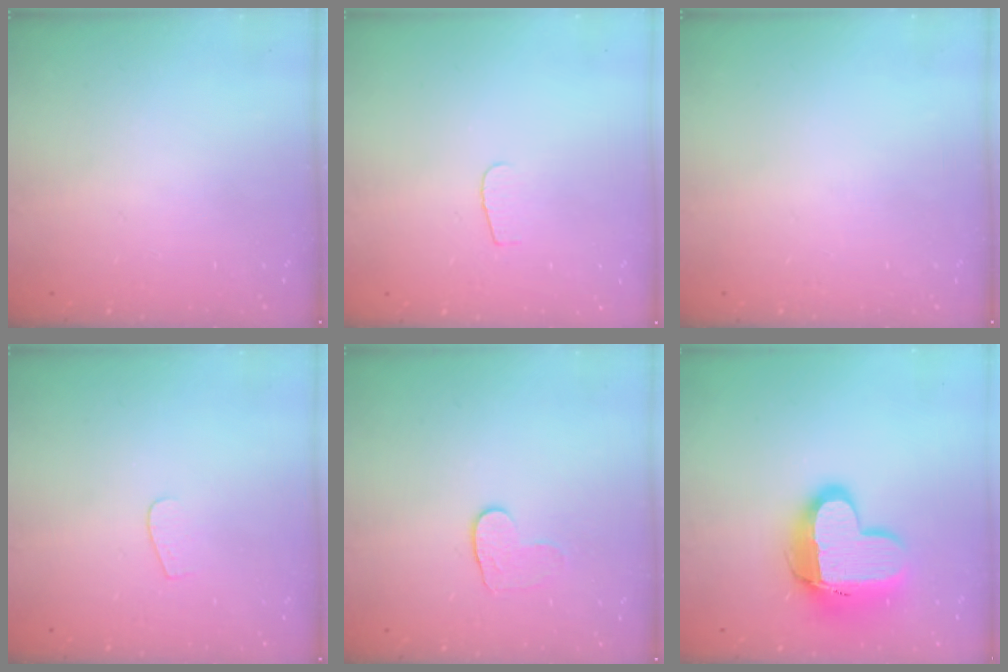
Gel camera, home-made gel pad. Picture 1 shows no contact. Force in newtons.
{"total": 3.7, "press": 3.6, "slide": 0.4}
{"total": 0.0}
{"total": 3.4, "press": 3.4, "slide": 0.3}
{"total": 5.6, "press": 5.5, "slide": 0.5}
{"total": 15.3, "press": 15.2, "slide": 1.2}